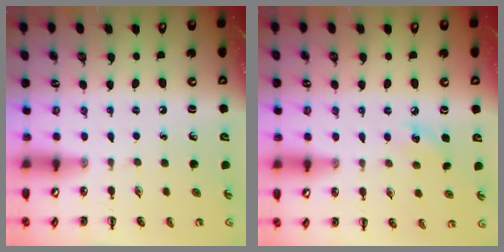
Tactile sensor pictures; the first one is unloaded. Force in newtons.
{"total": 6.8, "press": 6.6, "slide": 1.7}